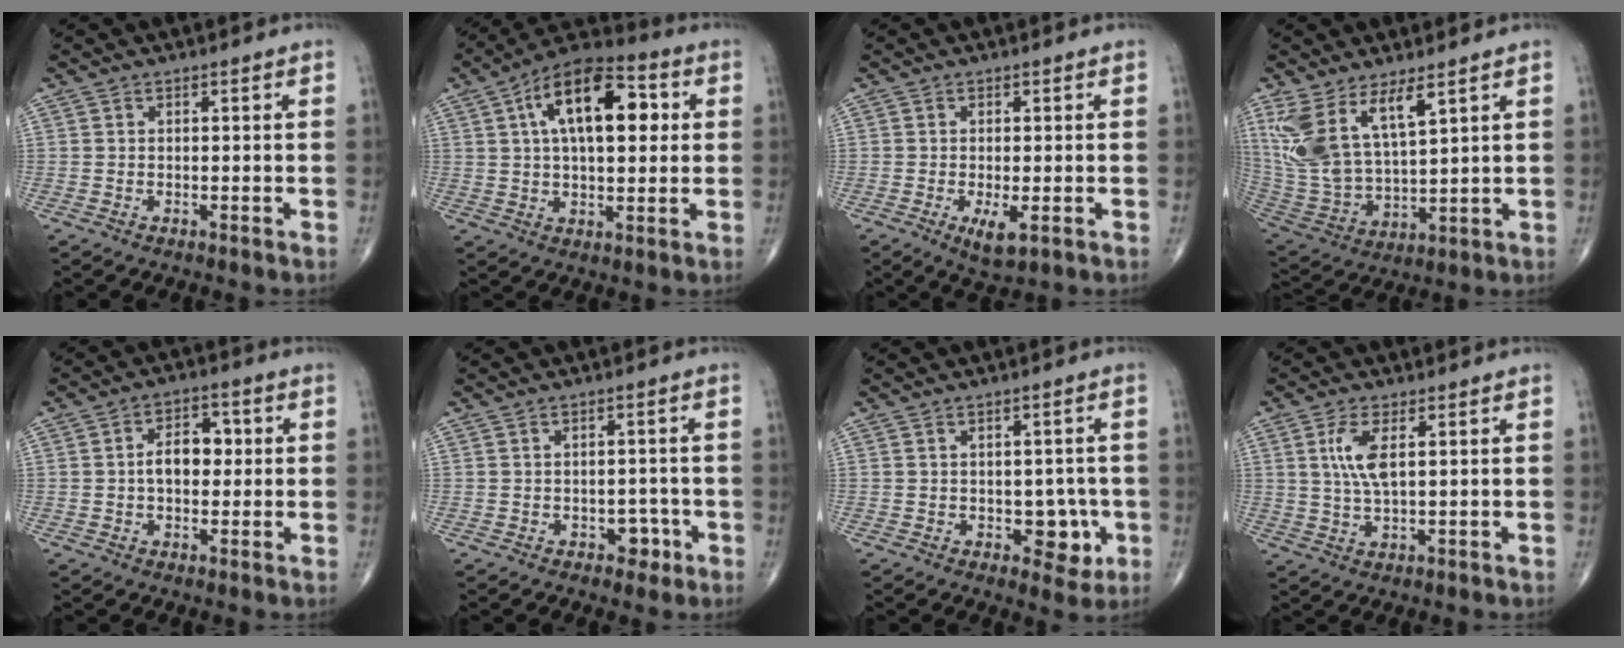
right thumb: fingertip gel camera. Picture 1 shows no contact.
{"total": 17.8, "force": [4.5, 8.7, 14.8], "torque": [-0.215, 0.020, 0.064]}
{"total": 4.2, "force": [-1.4, 1.4, 3.7], "torque": [-0.067, -0.011, -0.020]}
{"total": 14.0, "force": [7.6, 5.4, 10.5], "torque": [-0.217, -0.034, 0.170]}
{"total": 6.8, "force": [0.3, 4.4, 5.1], "torque": [-0.063, 0.015, -0.003]}
{"total": 3.2, "force": [-1.4, 2.2, 1.8], "torque": [-0.003, 0.011, -0.018]}
{"total": 5.7, "force": [-1.4, 3.7, 4.2], "torque": [-0.014, 0.002, -0.015]}
{"total": 5.8, "force": [1.6, 1.9, 5.2], "torque": [-0.118, -0.006, 0.036]}